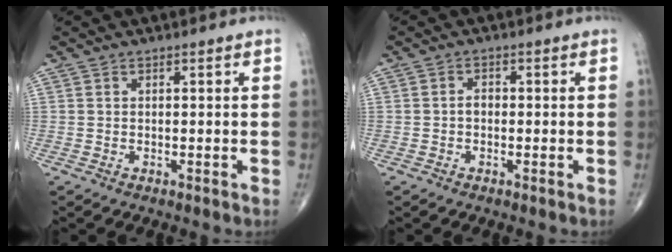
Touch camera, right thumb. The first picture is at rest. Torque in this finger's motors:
{"motor_torque": [0.31, 0.27, 0.47, -0.18, 0.00]}